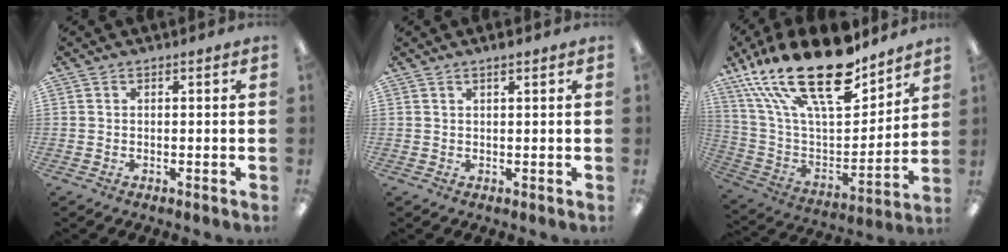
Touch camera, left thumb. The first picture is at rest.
{"total": 1.6, "force": [1.1, 0.2, 1.1], "torque": [-0.023, 0.002, 0.020]}
{"total": 27.4, "force": [18.0, 10.6, 17.8], "torque": [-0.345, -0.113, 0.309]}